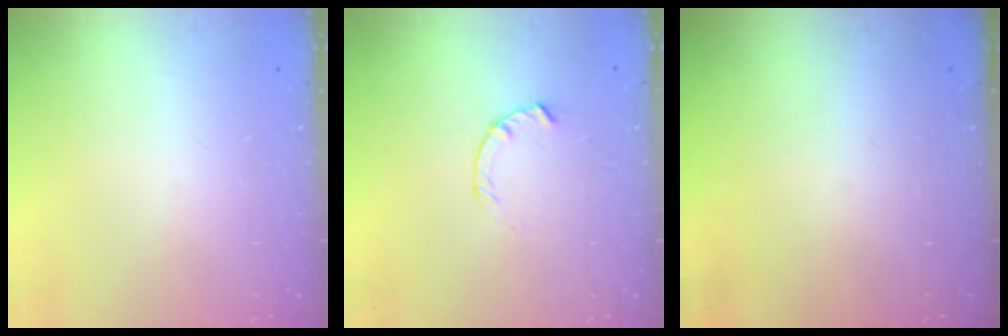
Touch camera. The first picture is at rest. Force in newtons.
{"total": 1.8, "press": 1.8, "slide": 0.3}
{"total": 0.0}